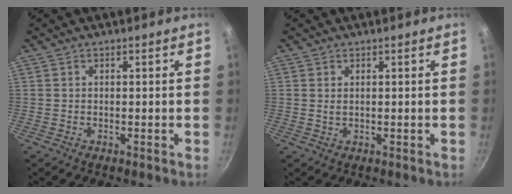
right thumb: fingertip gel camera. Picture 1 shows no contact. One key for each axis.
{"total": 1.0, "fx": 0.3, "fy": 0.5, "fz": 0.8, "tx": -0.015, "ty": 0.001, "tz": 0.005}